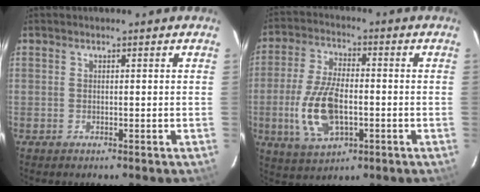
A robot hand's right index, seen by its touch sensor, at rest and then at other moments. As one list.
[{"total": 12.8, "force": [-2.9, 6.3, 10.8], "torque": [-0.228, -0.003, -0.047]}]